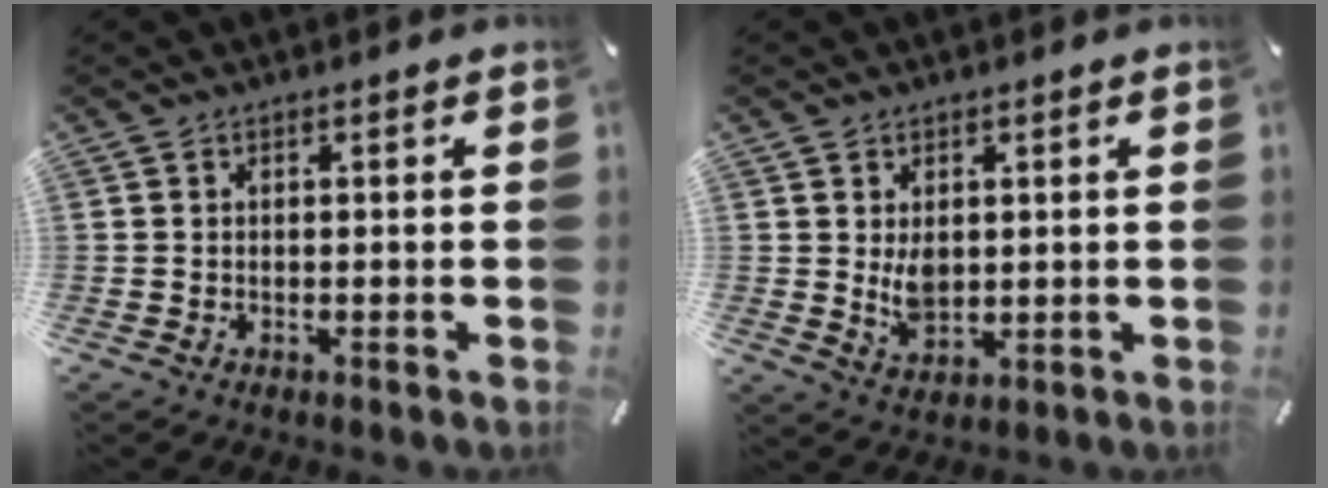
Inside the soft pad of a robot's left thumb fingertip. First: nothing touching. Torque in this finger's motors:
{"motor_torque": [0.74, 1.49, 0.47, -0.49, 0.04]}